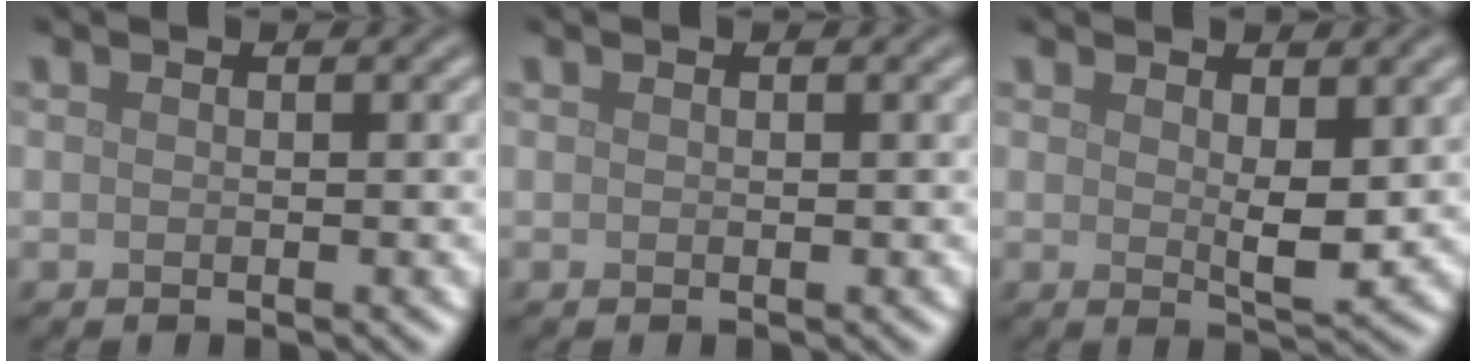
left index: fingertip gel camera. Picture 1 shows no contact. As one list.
[{"total": 0.0}, {"total": 2.6, "force": [0.7, 0.9, 2.3], "torque": [-0.040, -0.008, 0.015]}]